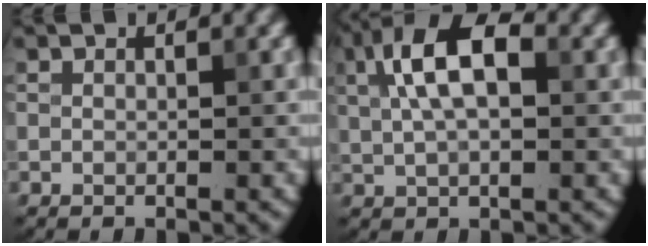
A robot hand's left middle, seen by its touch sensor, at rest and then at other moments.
{"total": 6.8, "force": [1.9, 3.2, 5.7], "torque": [-0.104, 0.018, 0.024]}